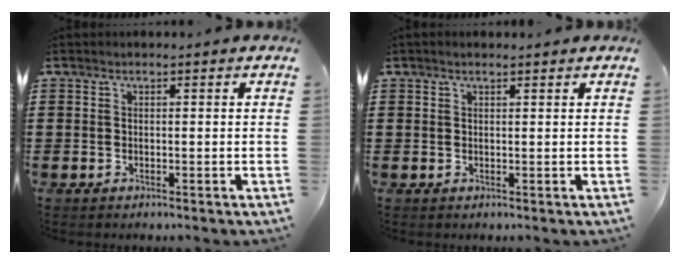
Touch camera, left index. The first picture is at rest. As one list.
[{"total": 0.6, "force": [0.5, 0.1, 0.3], "torque": [-0.009, 0.001, 0.010]}]